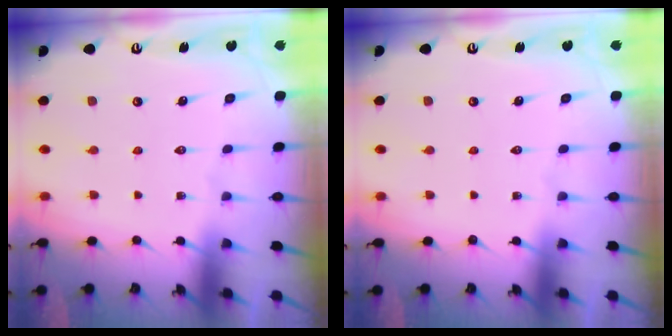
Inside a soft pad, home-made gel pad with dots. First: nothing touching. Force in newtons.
{"total": 0.0}